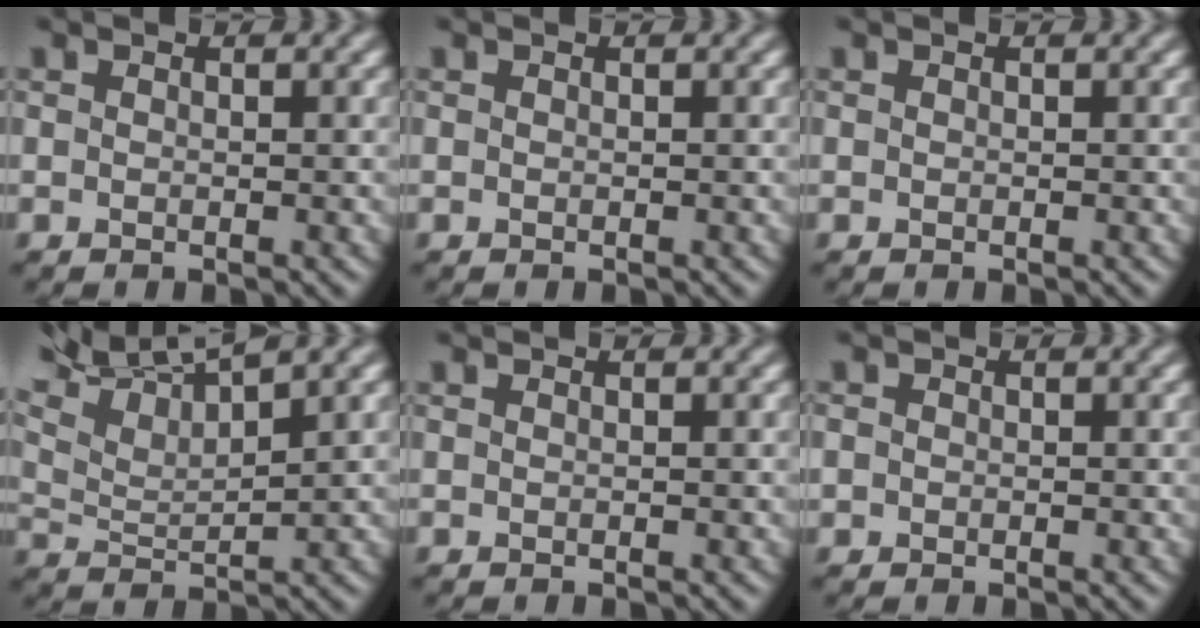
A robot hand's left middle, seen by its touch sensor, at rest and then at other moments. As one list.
[{"total": 0.0}, {"total": 0.0}, {"total": 8.8, "force": [7.4, 1.5, 4.6], "torque": [-0.099, 0.024, 0.114]}, {"total": 0.0}, {"total": 0.7, "force": [-0.1, 0.7, 0.0], "torque": [0.010, -0.002, 0.000]}]